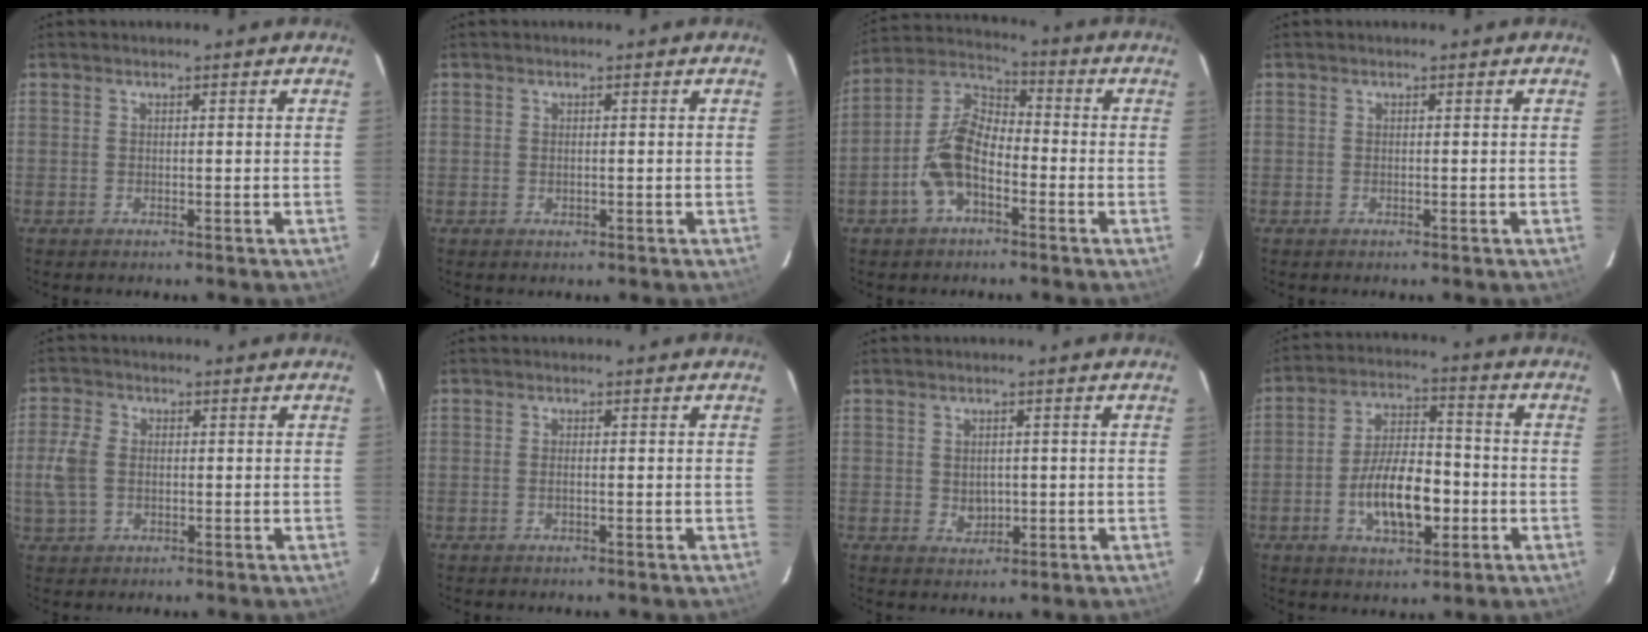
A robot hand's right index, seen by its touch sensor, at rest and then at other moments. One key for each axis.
{"total": 0.6, "fx": 0.1, "fy": 0.5, "fz": 0.4, "tx": -0.007, "ty": 0.001, "tz": 0.002}
{"total": 10.2, "fx": -4.1, "fy": 5.6, "fz": 7.5, "tx": -0.160, "ty": 0.021, "tz": -0.080}
{"total": 0.0}
{"total": 5.6, "fx": -0.4, "fy": 4.1, "fz": 3.8, "tx": -0.093, "ty": 0.006, "tz": -0.007}
{"total": 0.8, "fx": -0.2, "fy": 0.2, "fz": 0.8, "tx": -0.017, "ty": 0.001, "tz": -0.004}
{"total": 2.9, "fx": 0.0, "fy": 2.5, "fz": 1.5, "tx": -0.024, "ty": 0.000, "tz": 0.005}
{"total": 12.1, "fx": -3.6, "fy": 5.5, "fz": 10.1, "tx": -0.193, "ty": 0.010, "tz": -0.054}